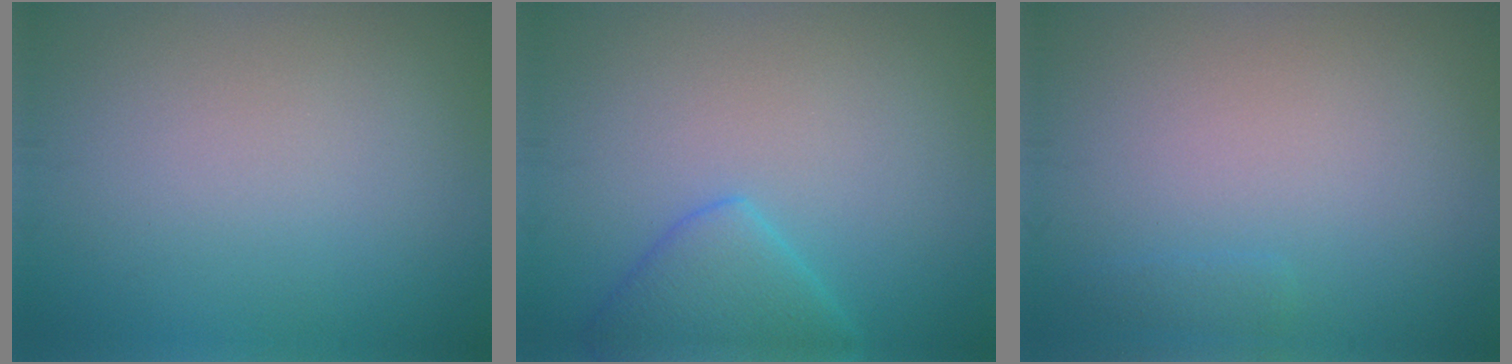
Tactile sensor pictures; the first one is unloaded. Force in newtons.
{"total": 3.4, "press": 3.4, "slide": 0.3}
{"total": 0.7, "press": 0.7, "slide": 0.0}